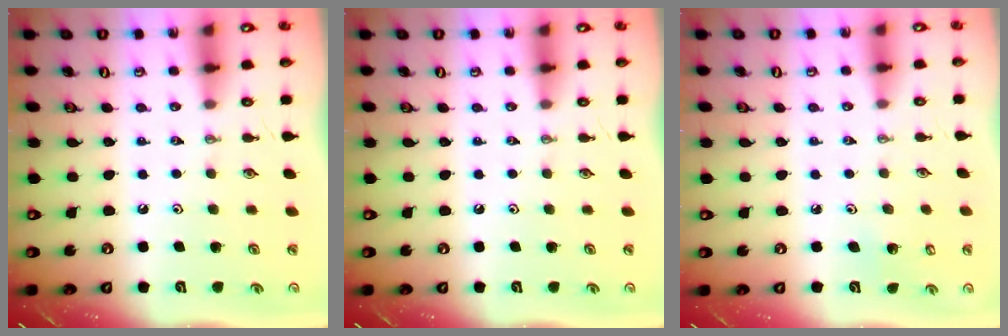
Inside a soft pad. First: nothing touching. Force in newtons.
{"total": 0.0}
{"total": 3.0, "press": 2.9, "slide": 0.3}